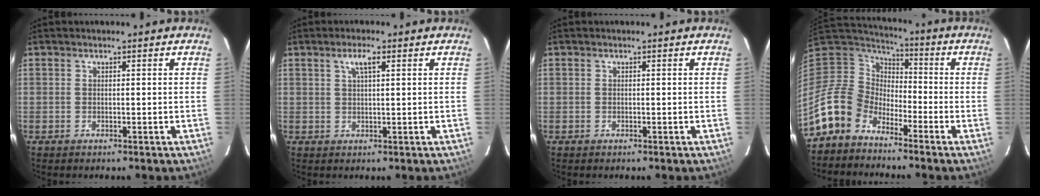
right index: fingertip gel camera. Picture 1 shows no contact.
{"total": 2.7, "force": [1.3, 0.6, 2.3], "torque": [-0.045, 0.007, 0.024]}
{"total": 0.0}
{"total": 12.1, "force": [-9.0, 7.4, 3.2], "torque": [-0.086, 0.018, -0.179]}